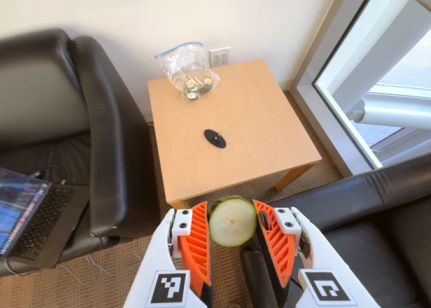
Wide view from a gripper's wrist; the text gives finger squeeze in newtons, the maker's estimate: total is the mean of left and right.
{"total": 10.3, "left": 10.5, "right": 10.2}